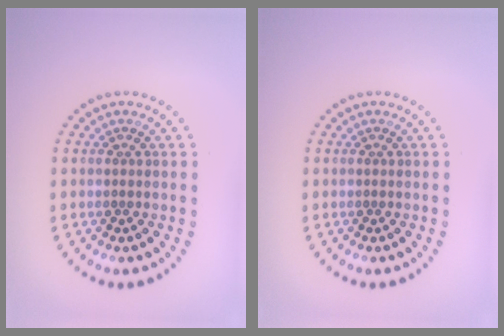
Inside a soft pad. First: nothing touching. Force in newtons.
{"total": 0.0}